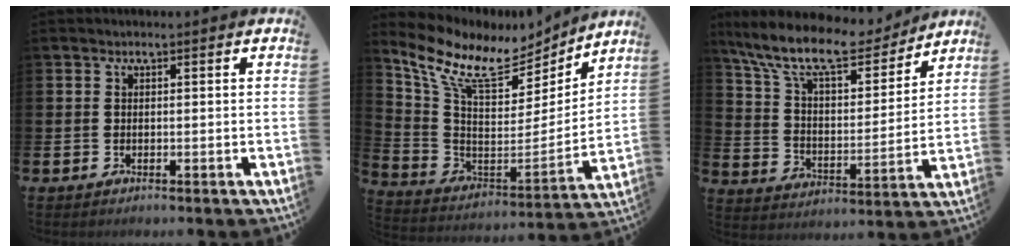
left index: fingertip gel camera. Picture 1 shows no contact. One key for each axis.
{"total": 11.7, "fx": 9.3, "fy": 4.5, "fz": 5.6, "tx": -0.147, "ty": -0.058, "tz": 0.162}
{"total": 12.4, "fx": 10.7, "fy": 3.4, "fz": 5.3, "tx": -0.142, "ty": -0.061, "tz": 0.186}